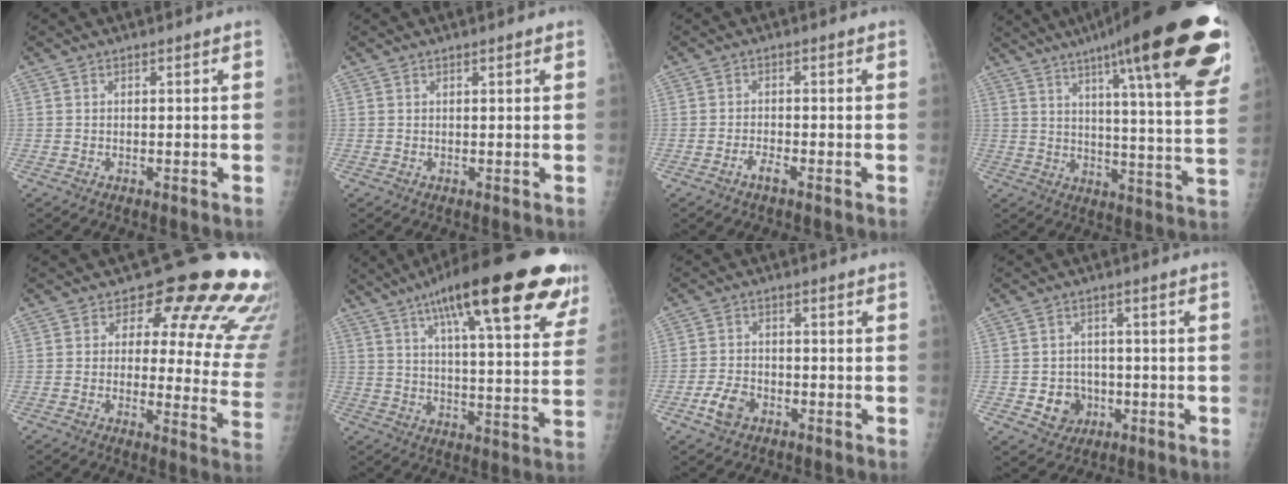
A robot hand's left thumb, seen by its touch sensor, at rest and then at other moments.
{"total": 0.8, "force": [0.5, 0.1, 0.6], "torque": [-0.007, 0.000, 0.008]}
{"total": 1.9, "force": [-1.4, 0.5, 1.3], "torque": [-0.028, 0.006, -0.028]}
{"total": 29.4, "force": [17.2, 4.6, 23.4], "torque": [-0.279, -0.039, 0.233]}
{"total": 18.4, "force": [11.7, 8.3, 11.6], "torque": [-0.081, -0.060, 0.113]}
{"total": 27.6, "force": [15.8, 6.8, 21.6], "torque": [-0.296, -0.020, 0.221]}
{"total": 4.9, "force": [-2.5, 3.2, 2.7], "torque": [-0.049, 0.014, -0.046]}
{"total": 5.9, "force": [-1.5, 5.3, 2.1], "torque": [-0.007, 0.010, -0.018]}